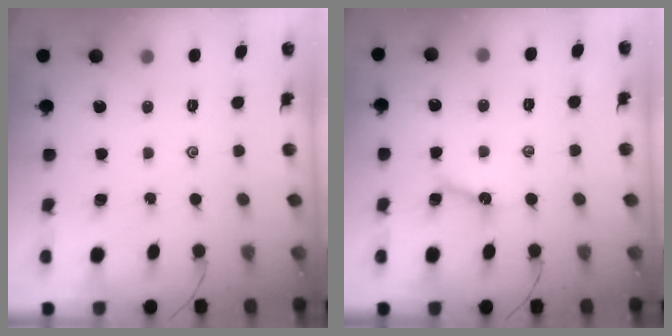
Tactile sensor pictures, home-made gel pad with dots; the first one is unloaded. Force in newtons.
{"total": 6.5, "press": 6.5, "slide": 0.5}